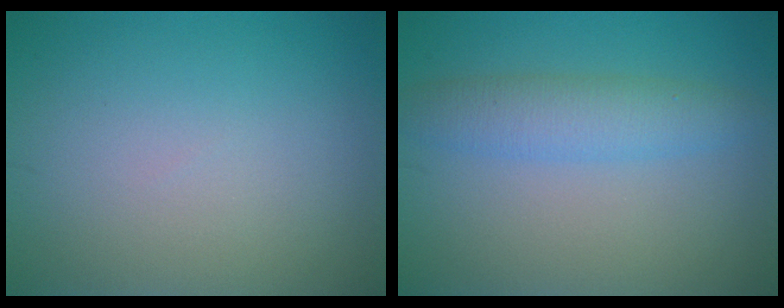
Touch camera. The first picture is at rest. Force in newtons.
{"total": 3.4, "press": 3.4, "slide": 0.1}